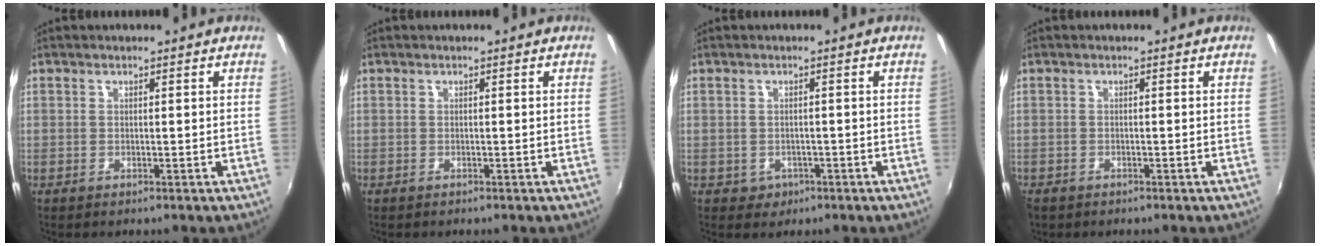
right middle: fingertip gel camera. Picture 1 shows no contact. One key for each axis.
{"total": 0.0}
{"total": 2.6, "fx": -0.9, "fy": 2.3, "fz": 0.7, "tx": -0.018, "ty": -0.003, "tz": -0.009}
{"total": 1.3, "fx": -1.0, "fy": 0.8, "fz": 0.3, "tx": -0.012, "ty": -0.004, "tz": -0.019}